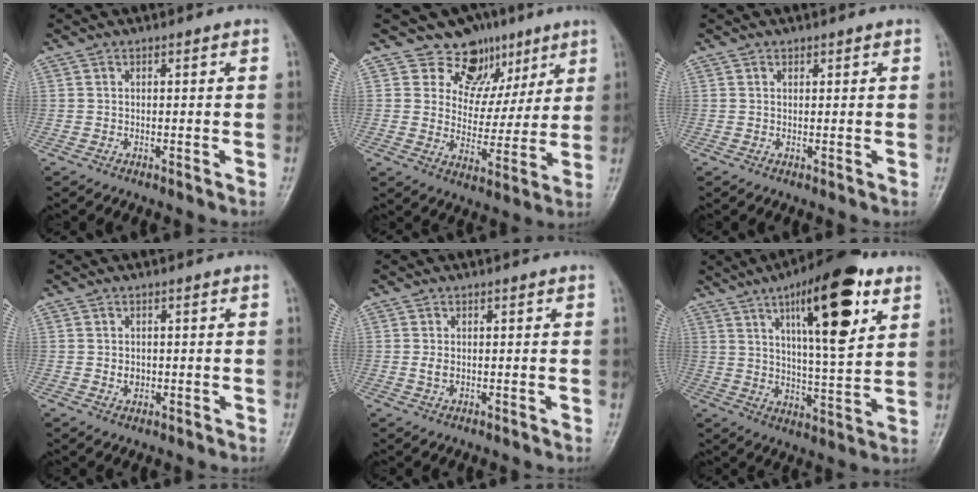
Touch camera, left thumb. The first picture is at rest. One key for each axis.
{"total": 11.0, "fx": 7.3, "fy": 7.9, "fz": 2.3, "tx": 0.011, "ty": -0.034, "tz": 0.114}
{"total": 0.7, "fx": 0.5, "fy": 0.5, "fz": 0.2, "tx": 0.004, "ty": -0.002, "tz": 0.006}
{"total": 2.0, "fx": 0.0, "fy": 1.7, "fz": 1.1, "tx": -0.009, "ty": 0.001, "tz": 0.004}
{"total": 1.8, "fx": 0.1, "fy": 1.2, "fz": 1.3, "tx": -0.024, "ty": -0.002, "tz": 0.005}
{"total": 19.4, "fx": 9.1, "fy": 5.7, "fz": 16.2, "tx": -0.221, "ty": -0.037, "tz": 0.140}